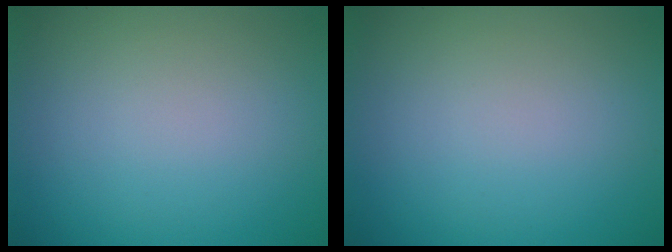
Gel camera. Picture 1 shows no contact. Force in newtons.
{"total": 0.0}